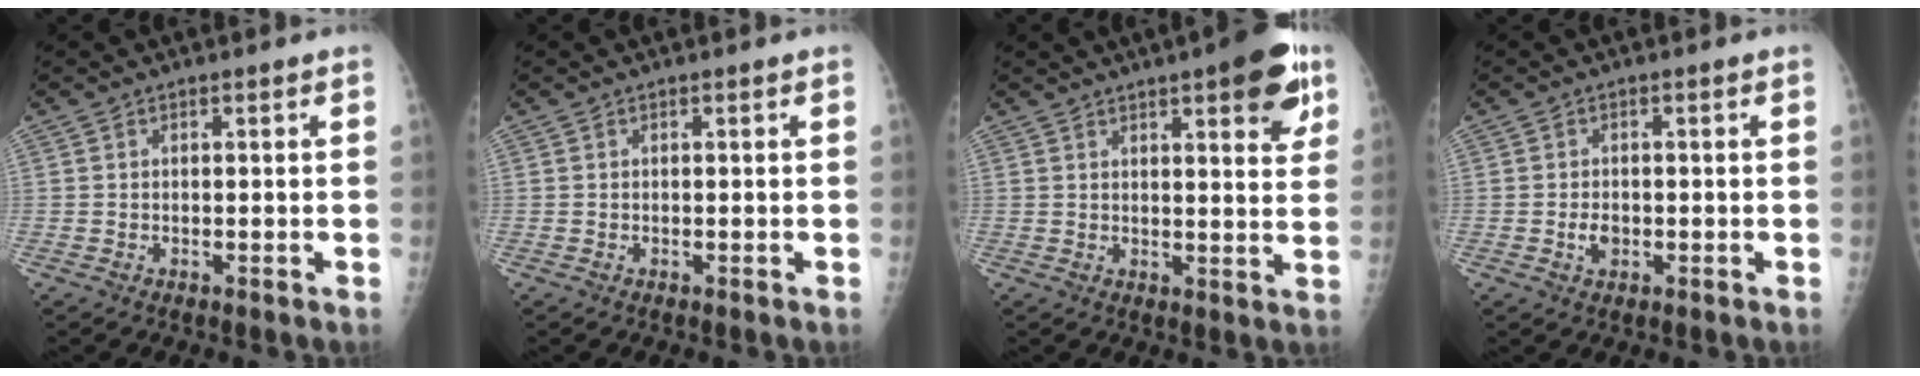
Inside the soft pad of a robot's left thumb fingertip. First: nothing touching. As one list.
[{"total": 0.0}, {"total": 12.0, "force": [6.2, 3.5, 9.6], "torque": [-0.093, -0.021, 0.074]}, {"total": 2.6, "force": [-0.7, 1.8, 1.7], "torque": [-0.024, 0.003, -0.011]}]